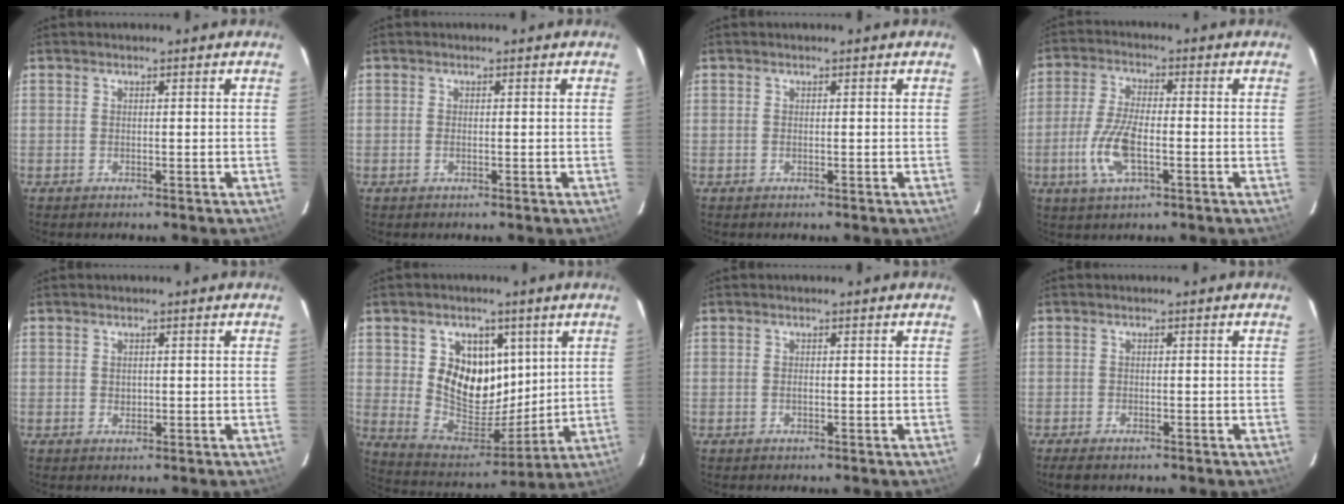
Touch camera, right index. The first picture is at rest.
{"total": 0.7, "force": [-0.3, 0.3, 0.6], "torque": [-0.014, 0.000, -0.006]}
{"total": 0.0}
{"total": 9.3, "force": [-2.9, 3.4, 8.1], "torque": [-0.177, -0.003, -0.058]}
{"total": 1.1, "force": [0.0, 1.0, 0.4], "torque": [-0.003, 0.001, 0.002]}
{"total": 14.8, "force": [4.4, 11.0, 8.9], "torque": [-0.174, -0.002, 0.096]}
{"total": 0.6, "force": [-0.2, 0.4, 0.4], "torque": [-0.007, -0.001, -0.003]}
{"total": 3.1, "force": [-2.4, 1.1, 1.7], "torque": [-0.040, -0.011, -0.043]}